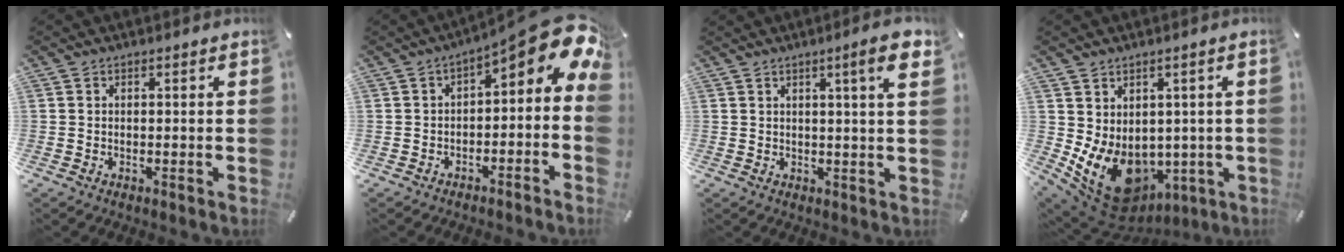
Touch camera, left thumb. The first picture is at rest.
{"total": 10.3, "force": [3.5, 4.5, 8.5], "torque": [-0.095, -0.038, 0.052]}
{"total": 7.8, "force": [3.2, 0.5, 7.1], "torque": [-0.106, -0.010, 0.045]}
{"total": 11.6, "force": [-2.3, 9.6, 6.0], "torque": [-0.116, -0.010, -0.032]}